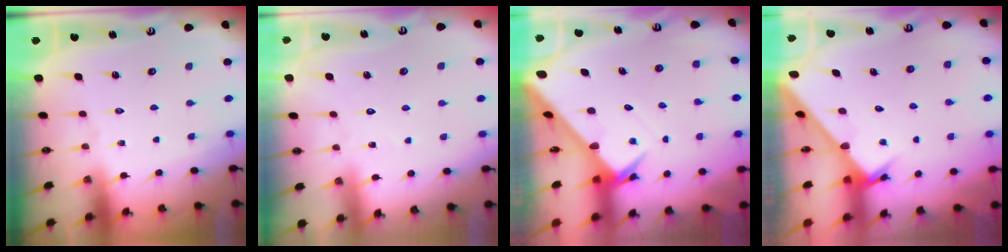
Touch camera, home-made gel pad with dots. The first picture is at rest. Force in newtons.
{"total": 5.3, "press": 5.3, "slide": 0.5}
{"total": 3.9, "press": 3.9, "slide": 0.4}
{"total": 2.8, "press": 2.8, "slide": 0.1}